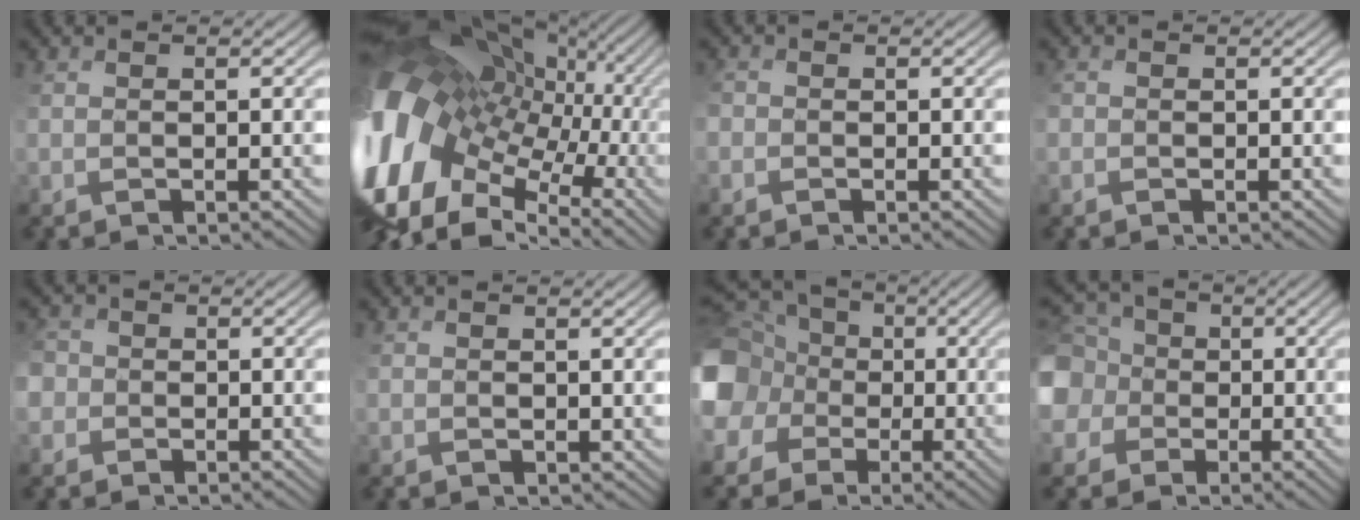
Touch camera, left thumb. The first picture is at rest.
{"total": 17.8, "force": [0.9, 12.0, 13.1], "torque": [-0.289, -0.004, 0.044]}
{"total": 1.3, "force": [-0.7, 1.1, 0.3], "torque": [-0.007, 0.001, -0.014]}
{"total": 0.8, "force": [-0.4, 0.7, 0.0], "torque": [-0.003, 0.001, -0.006]}
{"total": 3.5, "force": [-1.1, 3.3, 0.9], "torque": [-0.034, 0.007, -0.030]}
{"total": 1.4, "force": [0.7, 1.2, 0.2], "torque": [-0.013, -0.001, 0.016]}
{"total": 17.0, "force": [0.5, 15.6, 6.6], "torque": [-0.228, 0.014, -0.032]}
{"total": 9.8, "force": [0.2, 9.2, 3.6], "torque": [-0.152, -0.004, -0.014]}